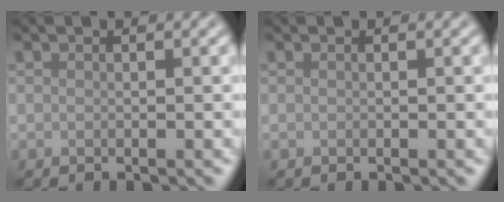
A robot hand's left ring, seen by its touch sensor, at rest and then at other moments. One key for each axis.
{"total": 0.0}